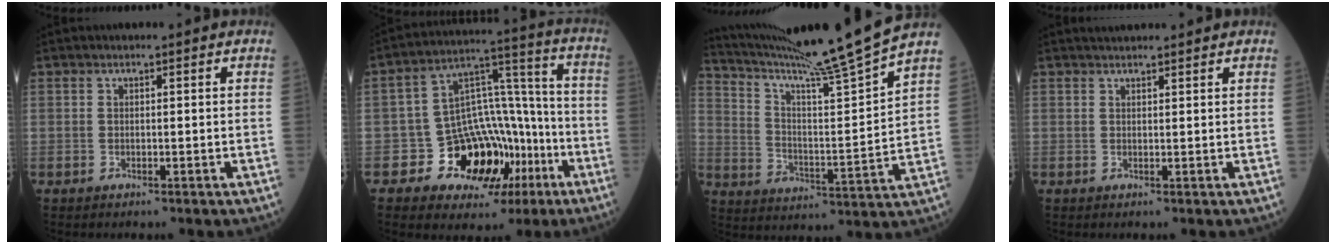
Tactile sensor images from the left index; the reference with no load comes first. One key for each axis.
{"total": 14.2, "fx": -6.5, "fy": 10.3, "fz": 7.2, "tx": -0.093, "ty": 0.059, "tz": -0.088}
{"total": 18.0, "fx": 15.8, "fy": -3.5, "fz": 7.8, "tx": -0.141, "ty": -0.045, "tz": 0.247}
{"total": 2.9, "fx": 2.7, "fy": 0.3, "fz": 0.9, "tx": -0.010, "ty": 0.027, "tz": 0.045}